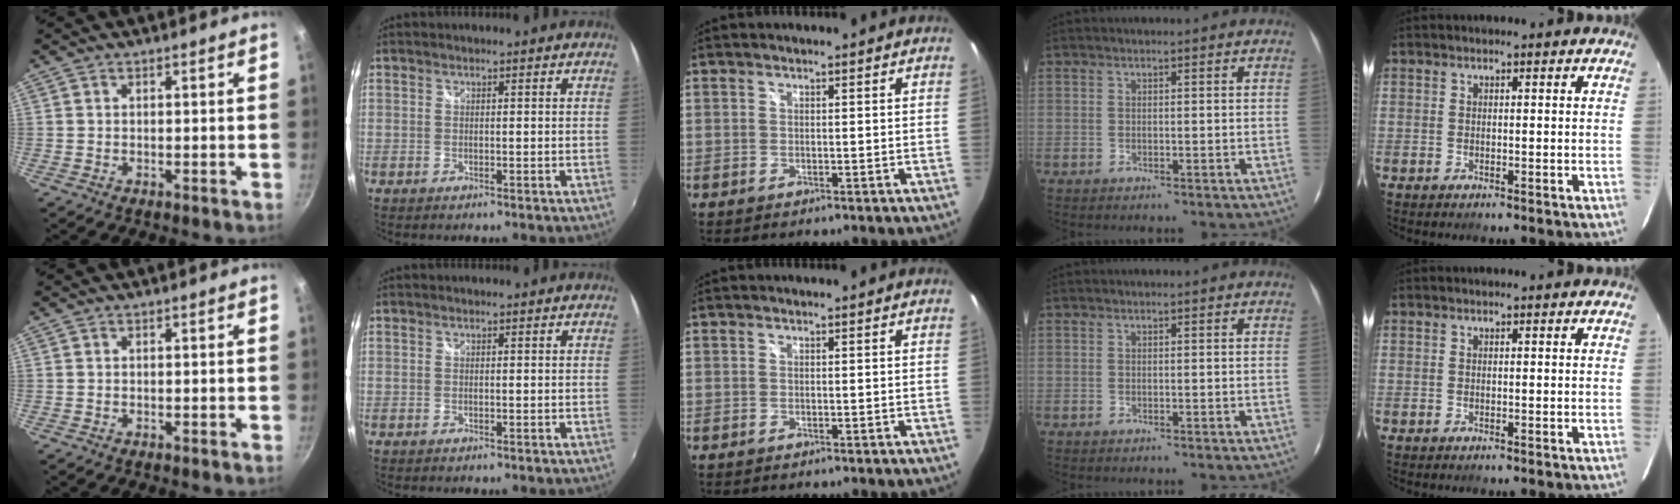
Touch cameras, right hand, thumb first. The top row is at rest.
{}